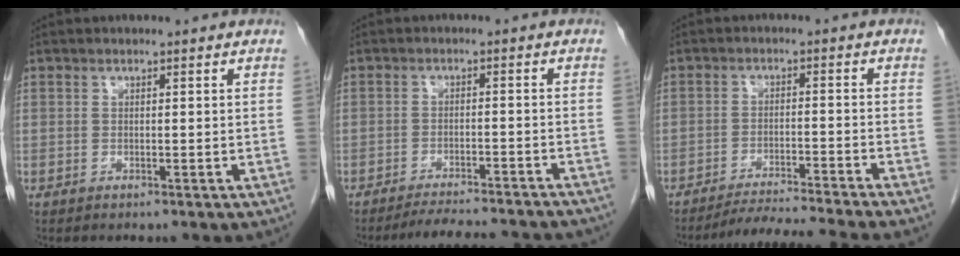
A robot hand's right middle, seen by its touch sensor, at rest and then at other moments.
{"total": 13.5, "force": [-12.7, 1.2, 4.6], "torque": [-0.060, -0.009, -0.161]}
{"total": 11.0, "force": [-10.1, -2.5, 3.6], "torque": [-0.037, -0.019, -0.159]}